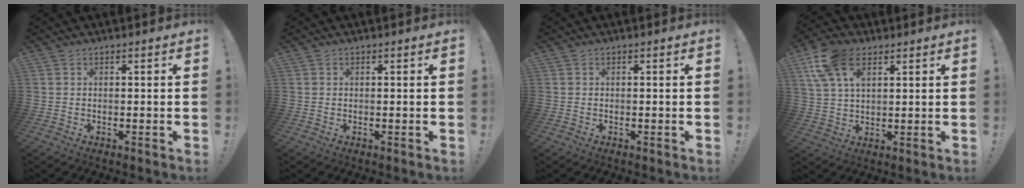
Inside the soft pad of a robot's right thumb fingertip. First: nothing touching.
{"total": 0.0}
{"total": 0.0}
{"total": 12.2, "force": [5.9, 6.9, 8.1], "torque": [-0.165, -0.009, 0.114]}